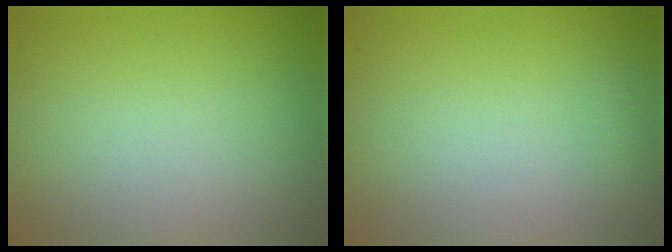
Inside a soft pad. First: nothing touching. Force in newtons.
{"total": 0.7, "press": 0.7, "slide": 0.1}